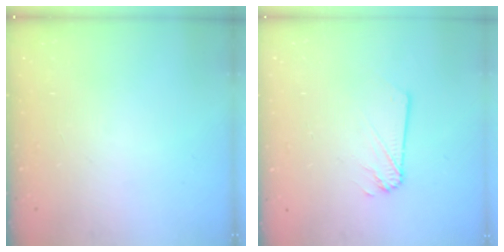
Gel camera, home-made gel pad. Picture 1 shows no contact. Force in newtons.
{"total": 1.5, "press": 1.5, "slide": 0.2}